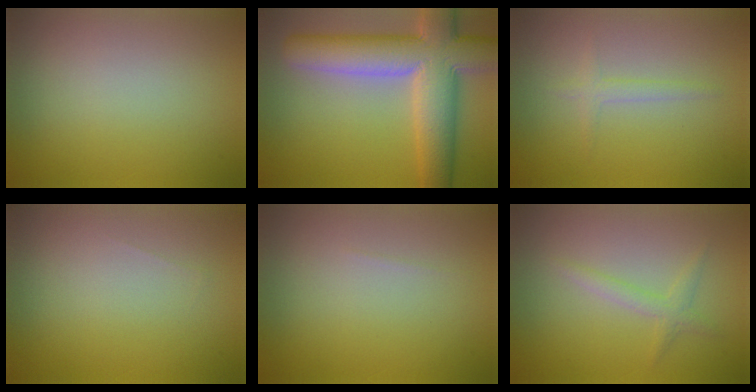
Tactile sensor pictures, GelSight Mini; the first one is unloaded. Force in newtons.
{"total": 11.0, "press": 11.0, "slide": 0.8}
{"total": 1.2, "press": 1.2, "slide": 0.1}
{"total": 0.0}
{"total": 0.0}
{"total": 1.5, "press": 1.5, "slide": 0.1}